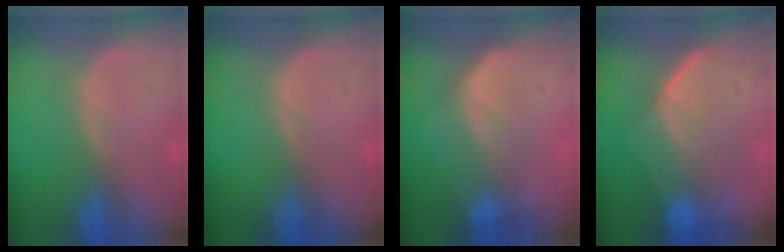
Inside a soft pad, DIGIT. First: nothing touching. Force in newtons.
{"total": 0.0}
{"total": 6.3, "press": 5.8, "slide": 2.4}
{"total": 7.5, "press": 7.5, "slide": 0.4}